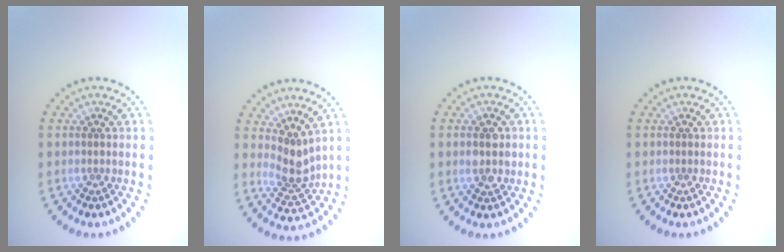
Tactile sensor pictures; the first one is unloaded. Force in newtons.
{"total": 2.9, "press": 2.3, "slide": 1.8}
{"total": 2.4, "press": 2.4, "slide": 0.2}
{"total": 0.0}